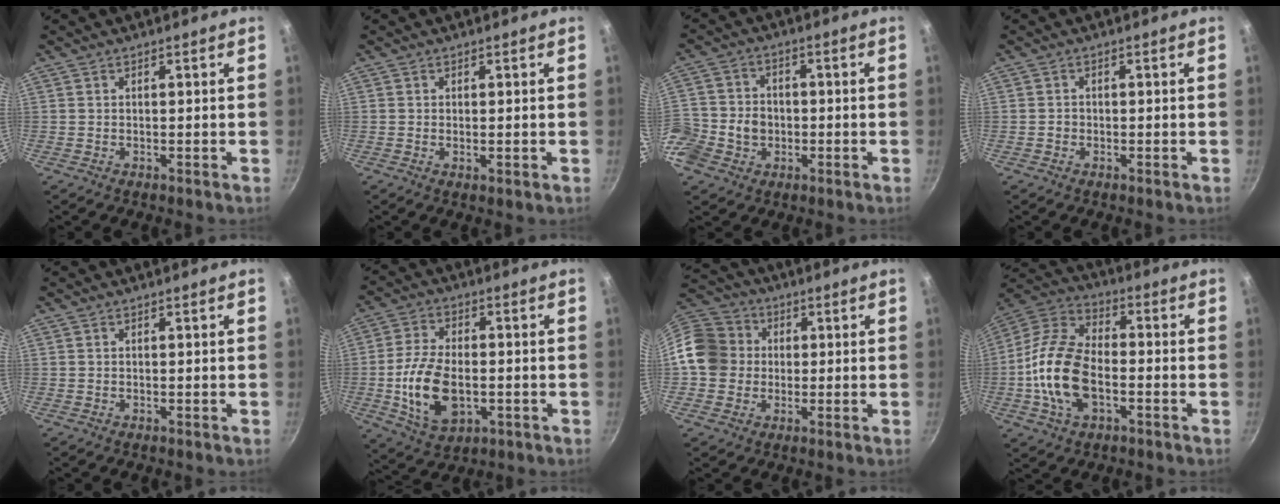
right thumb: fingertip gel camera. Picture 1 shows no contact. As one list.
[{"total": 1.2, "force": [0.0, 0.4, 1.1], "torque": [-0.019, -0.003, -0.002]}, {"total": 13.3, "force": [-3.5, 11.3, 6.1], "torque": [-0.127, 0.032, -0.071]}, {"total": 0.8, "force": [-0.3, 0.8, 0.2], "torque": [-0.001, 0.003, -0.006]}, {"total": 0.0}, {"total": 13.6, "force": [-2.3, 8.0, 10.7], "torque": [-0.195, 0.012, -0.036]}, {"total": 13.0, "force": [0.4, 11.7, 5.7], "torque": [-0.087, 0.031, -0.009]}, {"total": 16.4, "force": [-3.4, 9.5, 13.0], "torque": [-0.238, 0.037, -0.079]}]